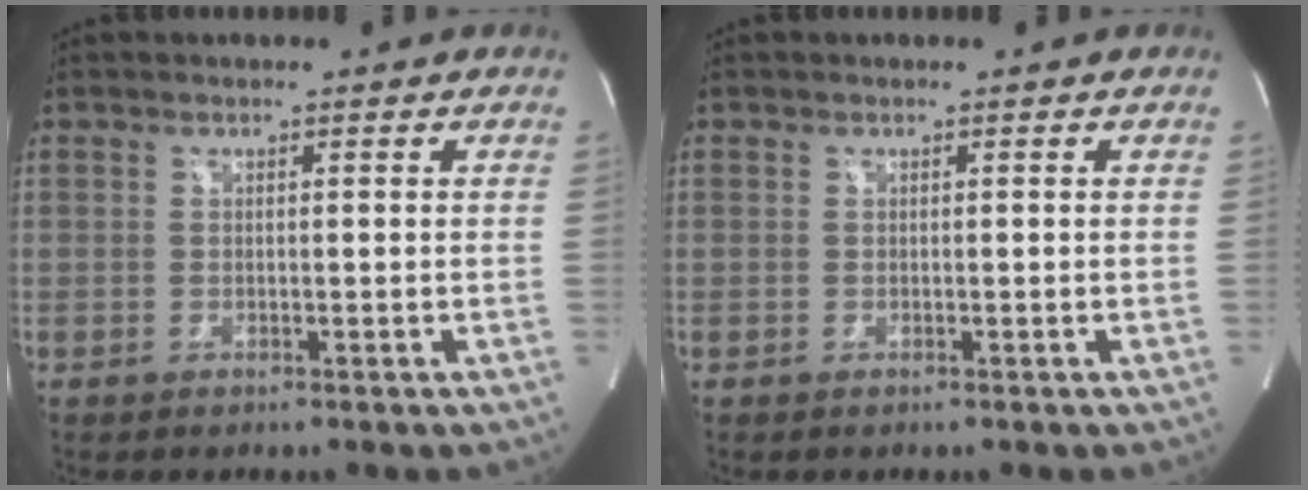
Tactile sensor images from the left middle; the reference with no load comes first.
{"total": 0.0}